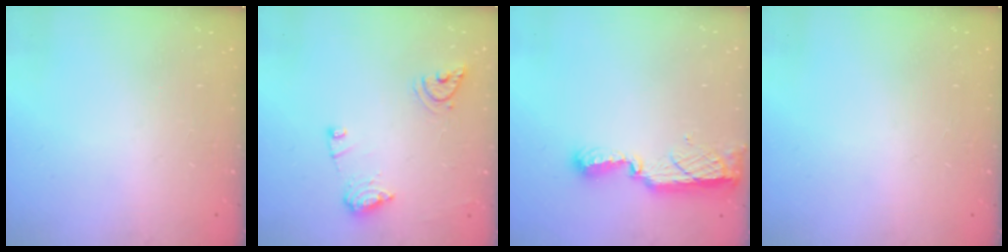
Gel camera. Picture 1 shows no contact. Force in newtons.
{"total": 10.3, "press": 10.2, "slide": 1.1}
{"total": 8.3, "press": 8.3, "slide": 0.7}
{"total": 0.0}